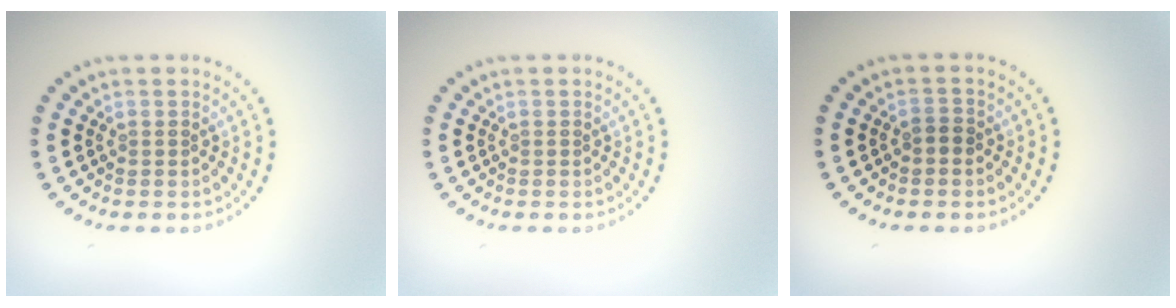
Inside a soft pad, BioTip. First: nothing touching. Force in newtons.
{"total": 0.0}
{"total": 1.0, "press": 0.9, "slide": 0.4}